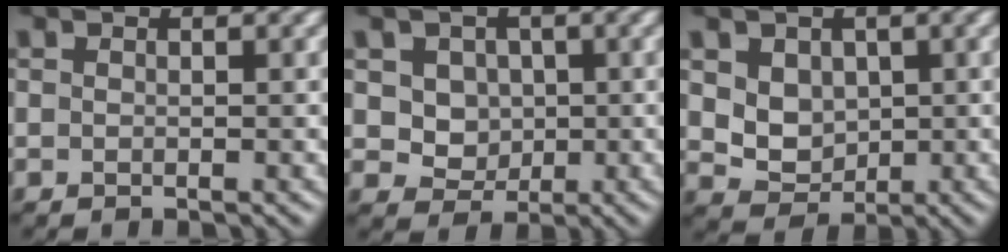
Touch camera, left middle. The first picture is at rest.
{"total": 4.5, "force": [1.3, 3.8, 2.0], "torque": [-0.040, -0.001, 0.028]}
{"total": 4.4, "force": [1.4, 3.6, 2.2], "torque": [-0.050, -0.004, 0.036]}